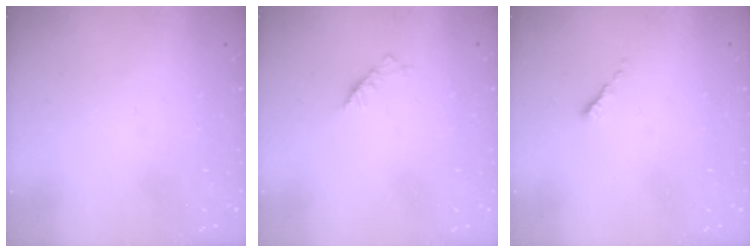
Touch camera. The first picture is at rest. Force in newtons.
{"total": 3.7, "press": 3.7, "slide": 0.8}
{"total": 0.6, "press": 0.5, "slide": 0.2}